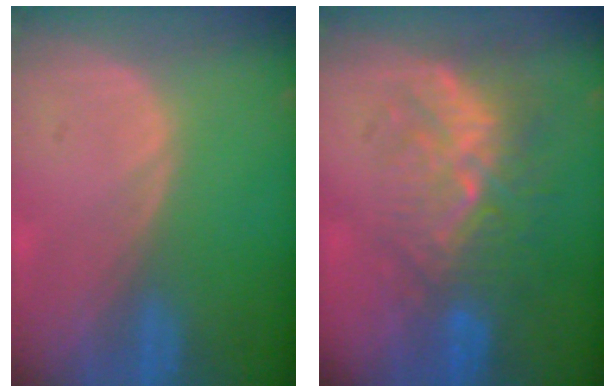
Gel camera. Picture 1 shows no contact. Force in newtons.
{"total": 9.4, "press": 8.7, "slide": 3.8}